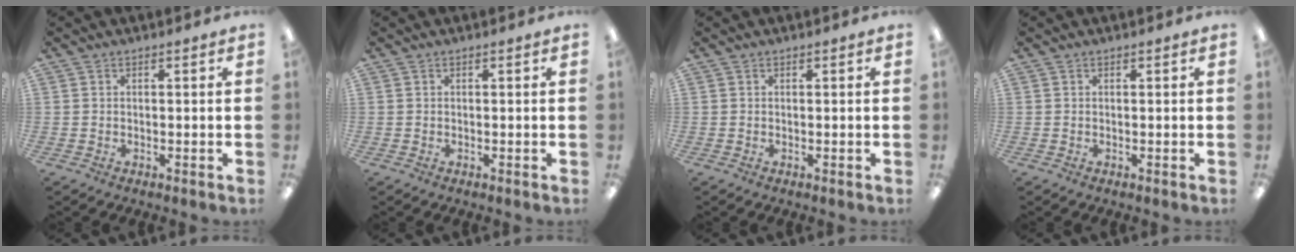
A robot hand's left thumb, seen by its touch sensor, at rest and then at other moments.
{"total": 0.0}
{"total": 0.0}
{"total": 0.0}